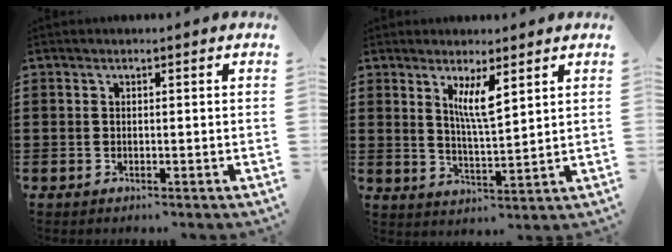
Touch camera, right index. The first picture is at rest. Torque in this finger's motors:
{"motor_torque": [0.17, -0.11, 0.53, 0.14]}